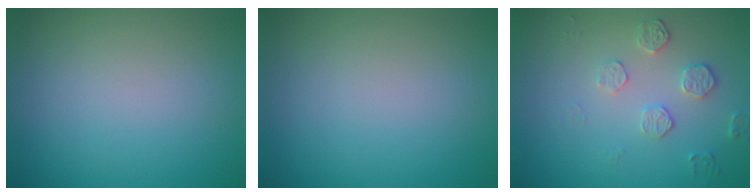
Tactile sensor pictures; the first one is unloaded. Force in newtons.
{"total": 0.0}
{"total": 1.9, "press": 1.3, "slide": 1.3}